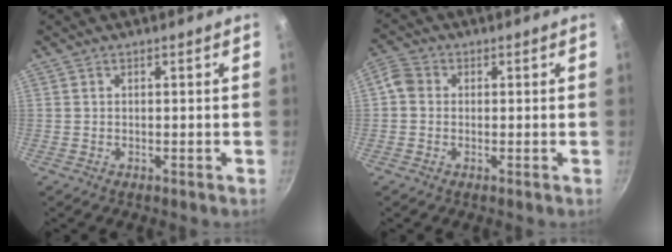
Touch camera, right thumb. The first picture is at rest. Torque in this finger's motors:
{"motor_torque": [-0.31, 0.26, -0.24, -0.01, 0.08]}